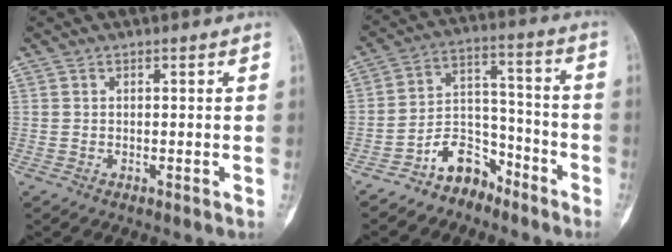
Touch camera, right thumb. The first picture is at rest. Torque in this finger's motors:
{"motor_torque": [1.23, 0.39, 0.60, -0.65, 0.07]}